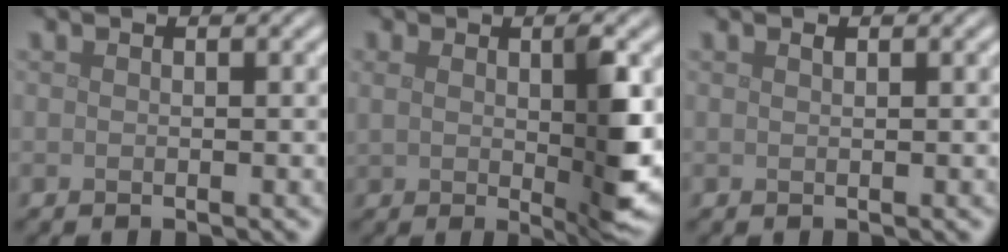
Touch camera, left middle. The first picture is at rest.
{"total": 5.2, "force": [0.7, 1.4, 5.0], "torque": [-0.088, -0.009, 0.017]}
{"total": 0.0}